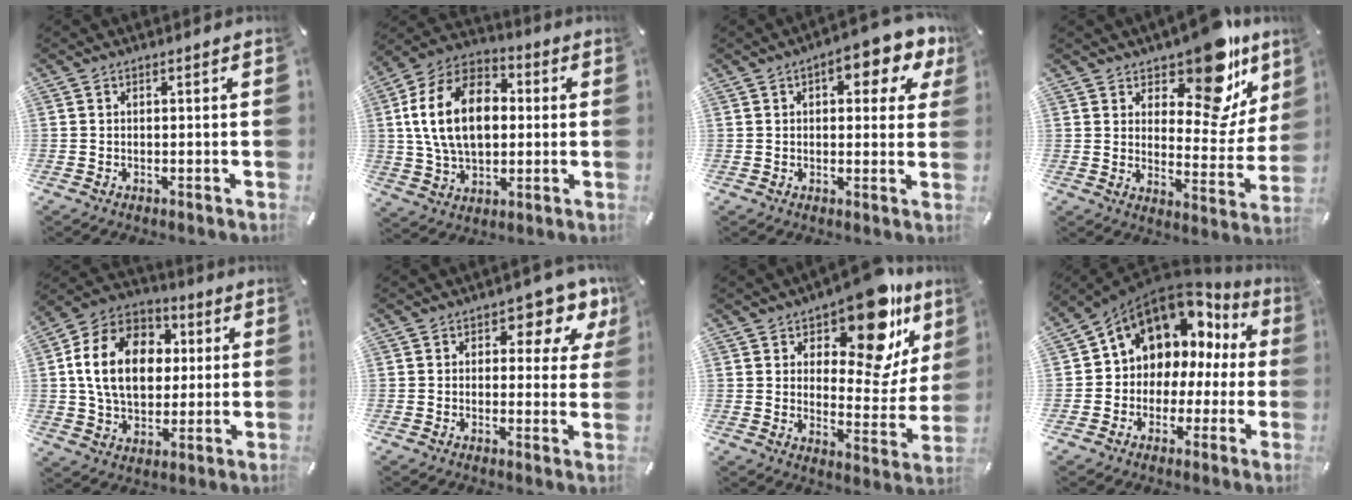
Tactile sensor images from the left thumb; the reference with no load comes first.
{"total": 18.6, "force": [1.7, 12.8, 13.5], "torque": [-0.285, 0.013, 0.024]}
{"total": 9.9, "force": [4.6, 4.3, 7.7], "torque": [-0.098, -0.018, 0.071]}
{"total": 16.7, "force": [12.3, 6.9, 8.8], "torque": [-0.112, -0.102, 0.207]}
{"total": 17.4, "force": [2.1, 13.3, 11.1], "torque": [-0.221, 0.011, 0.034]}
{"total": 7.4, "force": [3.7, 4.4, 4.6], "torque": [-0.047, -0.019, 0.055]}
{"total": 17.7, "force": [12.0, 7.7, 10.4], "torque": [-0.145, -0.086, 0.200]}
{"total": 10.8, "force": [6.1, 8.4, 2.9], "torque": [-0.058, -0.061, 0.110]}